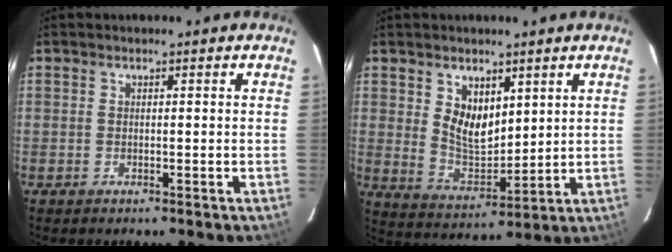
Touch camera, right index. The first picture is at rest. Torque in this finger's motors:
{"motor_torque": [0.23, 0.21, 0.16, 0.06]}